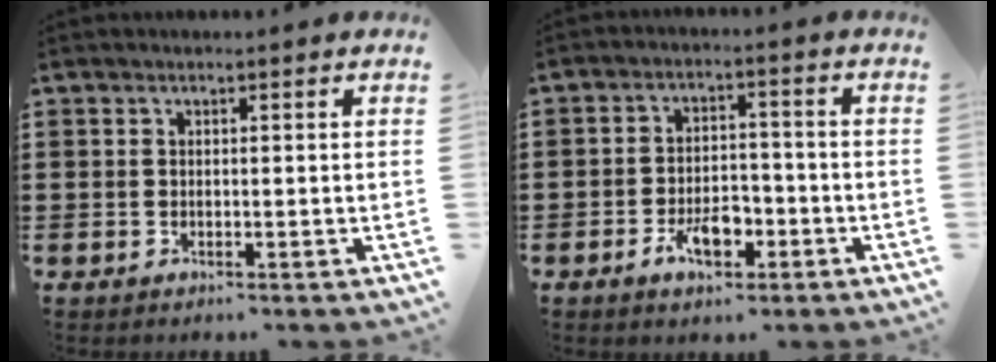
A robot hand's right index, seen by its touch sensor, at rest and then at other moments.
{"total": 5.6, "force": [-2.9, 2.9, 3.9], "torque": [-0.074, 0.005, -0.052]}